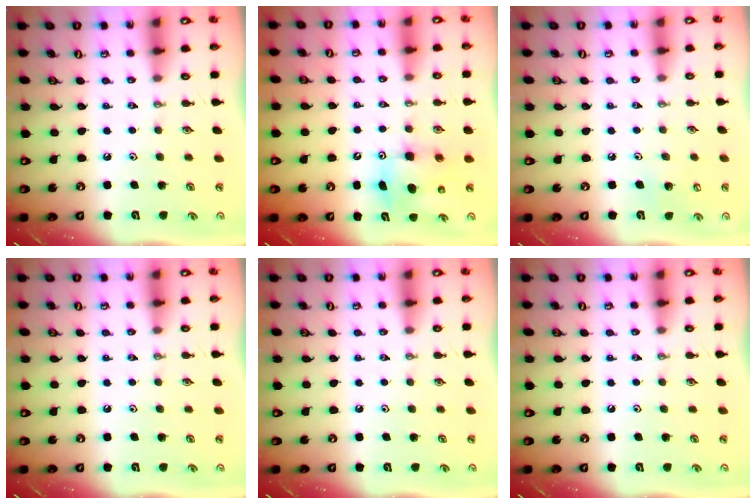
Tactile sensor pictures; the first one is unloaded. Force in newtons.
{"total": 7.7, "press": 7.4, "slide": 2.0}
{"total": 4.7, "press": 4.6, "slide": 0.9}
{"total": 0.0}
{"total": 0.0}
{"total": 0.0}